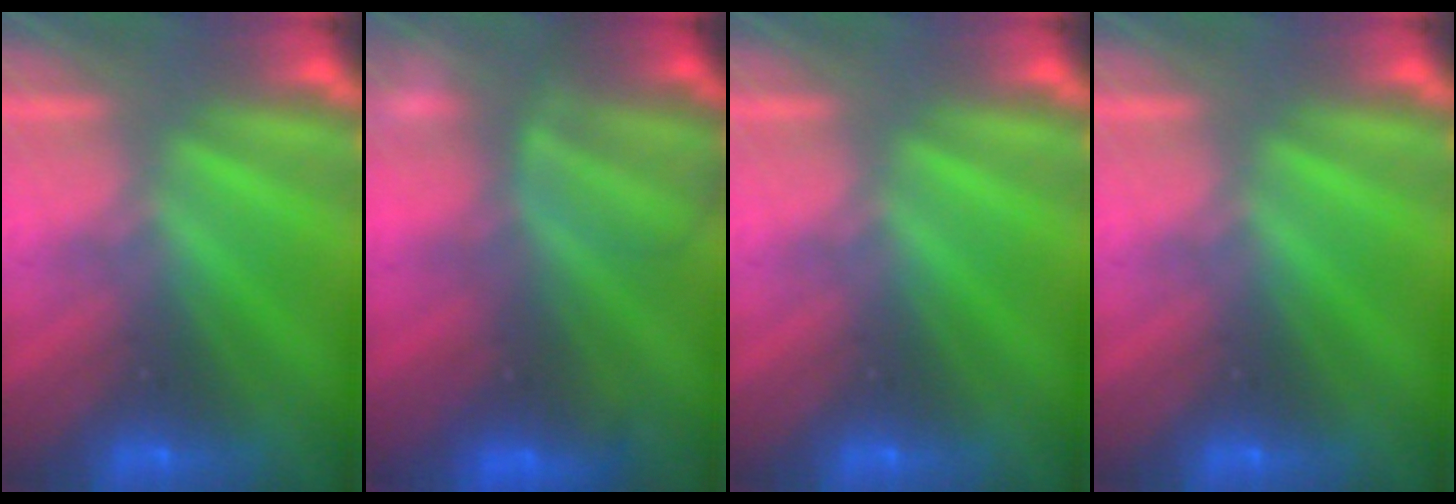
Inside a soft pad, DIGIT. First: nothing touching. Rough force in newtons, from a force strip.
{"total": 5.7}
{"total": 0.0}
{"total": 0.0}